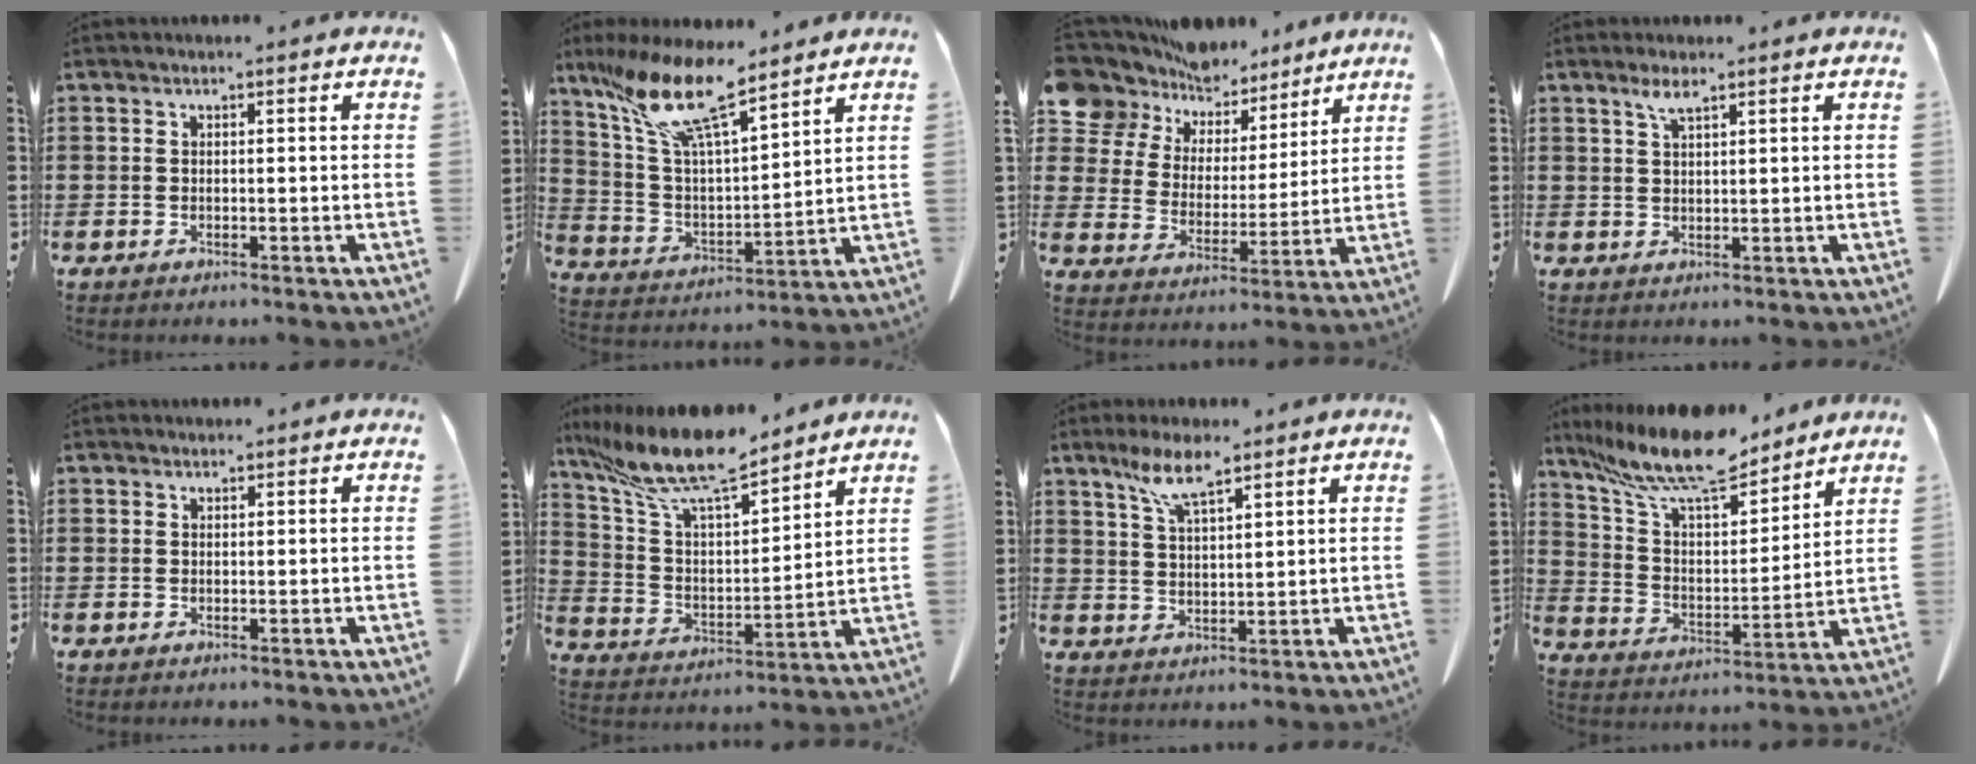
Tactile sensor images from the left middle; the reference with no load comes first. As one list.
[{"total": 13.8, "force": [9.9, 3.4, 9.0], "torque": [-0.218, -0.043, 0.168]}, {"total": 8.1, "force": [7.1, 4.0, 0.3], "torque": [-0.051, -0.046, 0.134]}, {"total": 2.6, "force": [1.9, 0.4, 1.8], "torque": [-0.039, 0.001, 0.034]}, {"total": 1.1, "force": [1.1, 0.4, 0.1], "torque": [-0.005, 0.000, 0.022]}, {"total": 12.3, "force": [9.9, 2.4, 6.9], "torque": [-0.170, -0.051, 0.173]}, {"total": 6.3, "force": [4.5, 1.2, 4.2], "torque": [-0.094, -0.003, 0.081]}, {"total": 12.3, "force": [10.0, 2.6, 6.6], "torque": [-0.158, -0.056, 0.174]}]